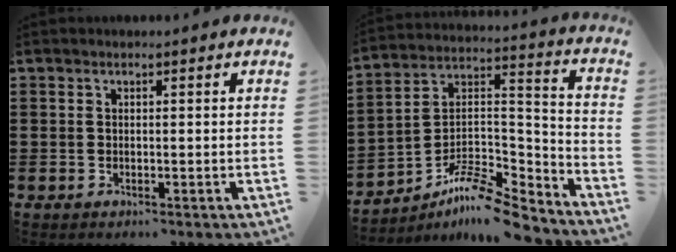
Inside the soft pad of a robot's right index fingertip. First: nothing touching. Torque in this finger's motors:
{"motor_torque": [0.24, 0.23, 0.37, 0.03]}